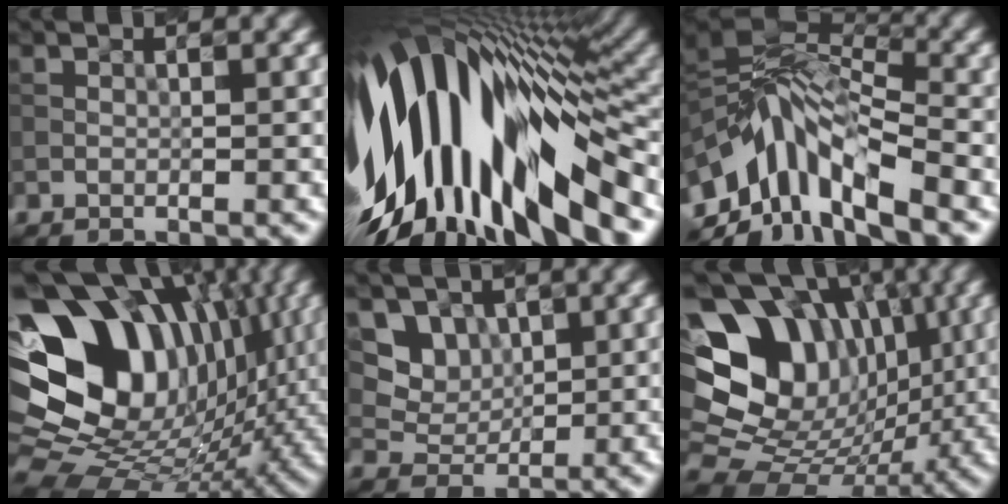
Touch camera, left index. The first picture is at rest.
{"total": 16.7, "force": [-1.8, 7.6, 14.7], "torque": [-0.257, 0.011, -0.035]}
{"total": 11.9, "force": [-3.8, 5.2, 10.1], "torque": [-0.171, 0.015, -0.067]}
{"total": 18.2, "force": [4.9, 13.5, 11.2], "torque": [-0.203, 0.011, 0.097]}
{"total": 4.4, "force": [2.6, 3.1, 1.6], "torque": [-0.041, -0.019, 0.072]}
{"total": 17.4, "force": [4.6, 14.0, 9.1], "torque": [-0.191, 0.048, 0.089]}